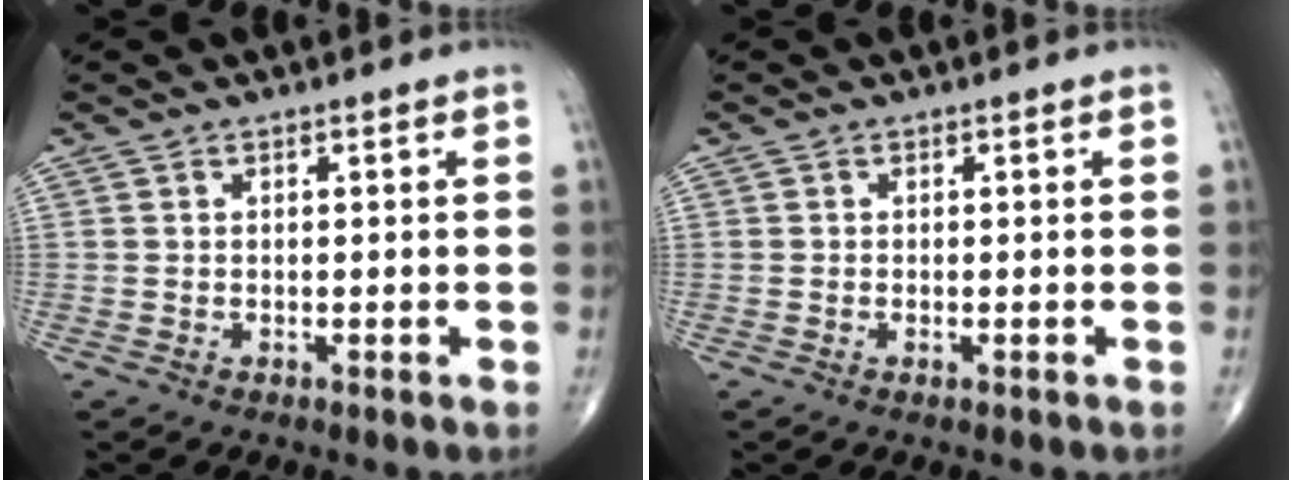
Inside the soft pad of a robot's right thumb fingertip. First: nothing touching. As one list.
[{"total": 0.5, "force": [-0.2, 0.2, 0.5], "torque": [-0.008, 0.003, -0.003]}]